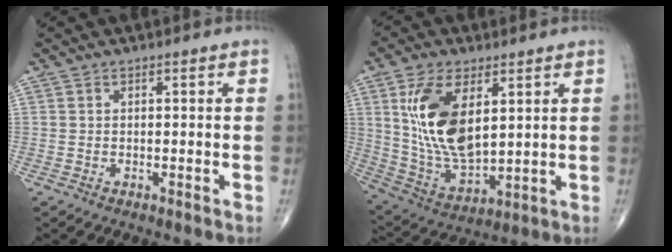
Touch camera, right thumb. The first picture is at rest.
{"total": 16.3, "force": [4.7, 8.2, 13.3], "torque": [-0.250, -0.024, 0.104]}